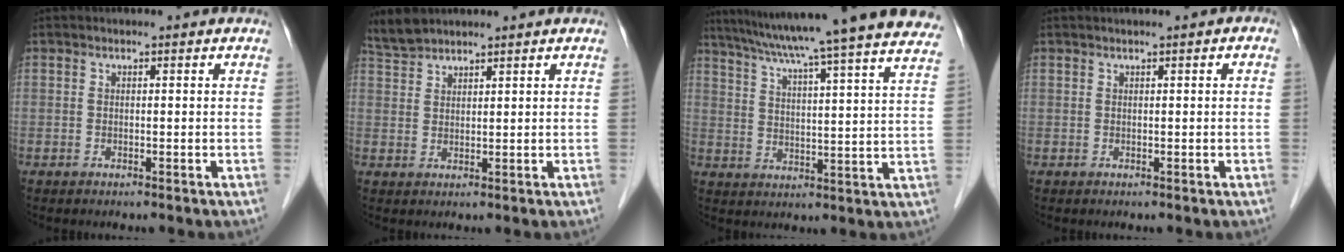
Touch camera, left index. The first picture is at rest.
{"total": 3.2, "force": [3.2, 0.3, 0.4], "torque": [-0.019, 0.016, 0.071]}
{"total": 28.6, "force": [24.9, -0.4, 14.1], "torque": [-0.232, -0.023, 0.324]}
{"total": 1.0, "force": [0.2, 0.2, 0.9], "torque": [-0.015, 0.004, 0.002]}